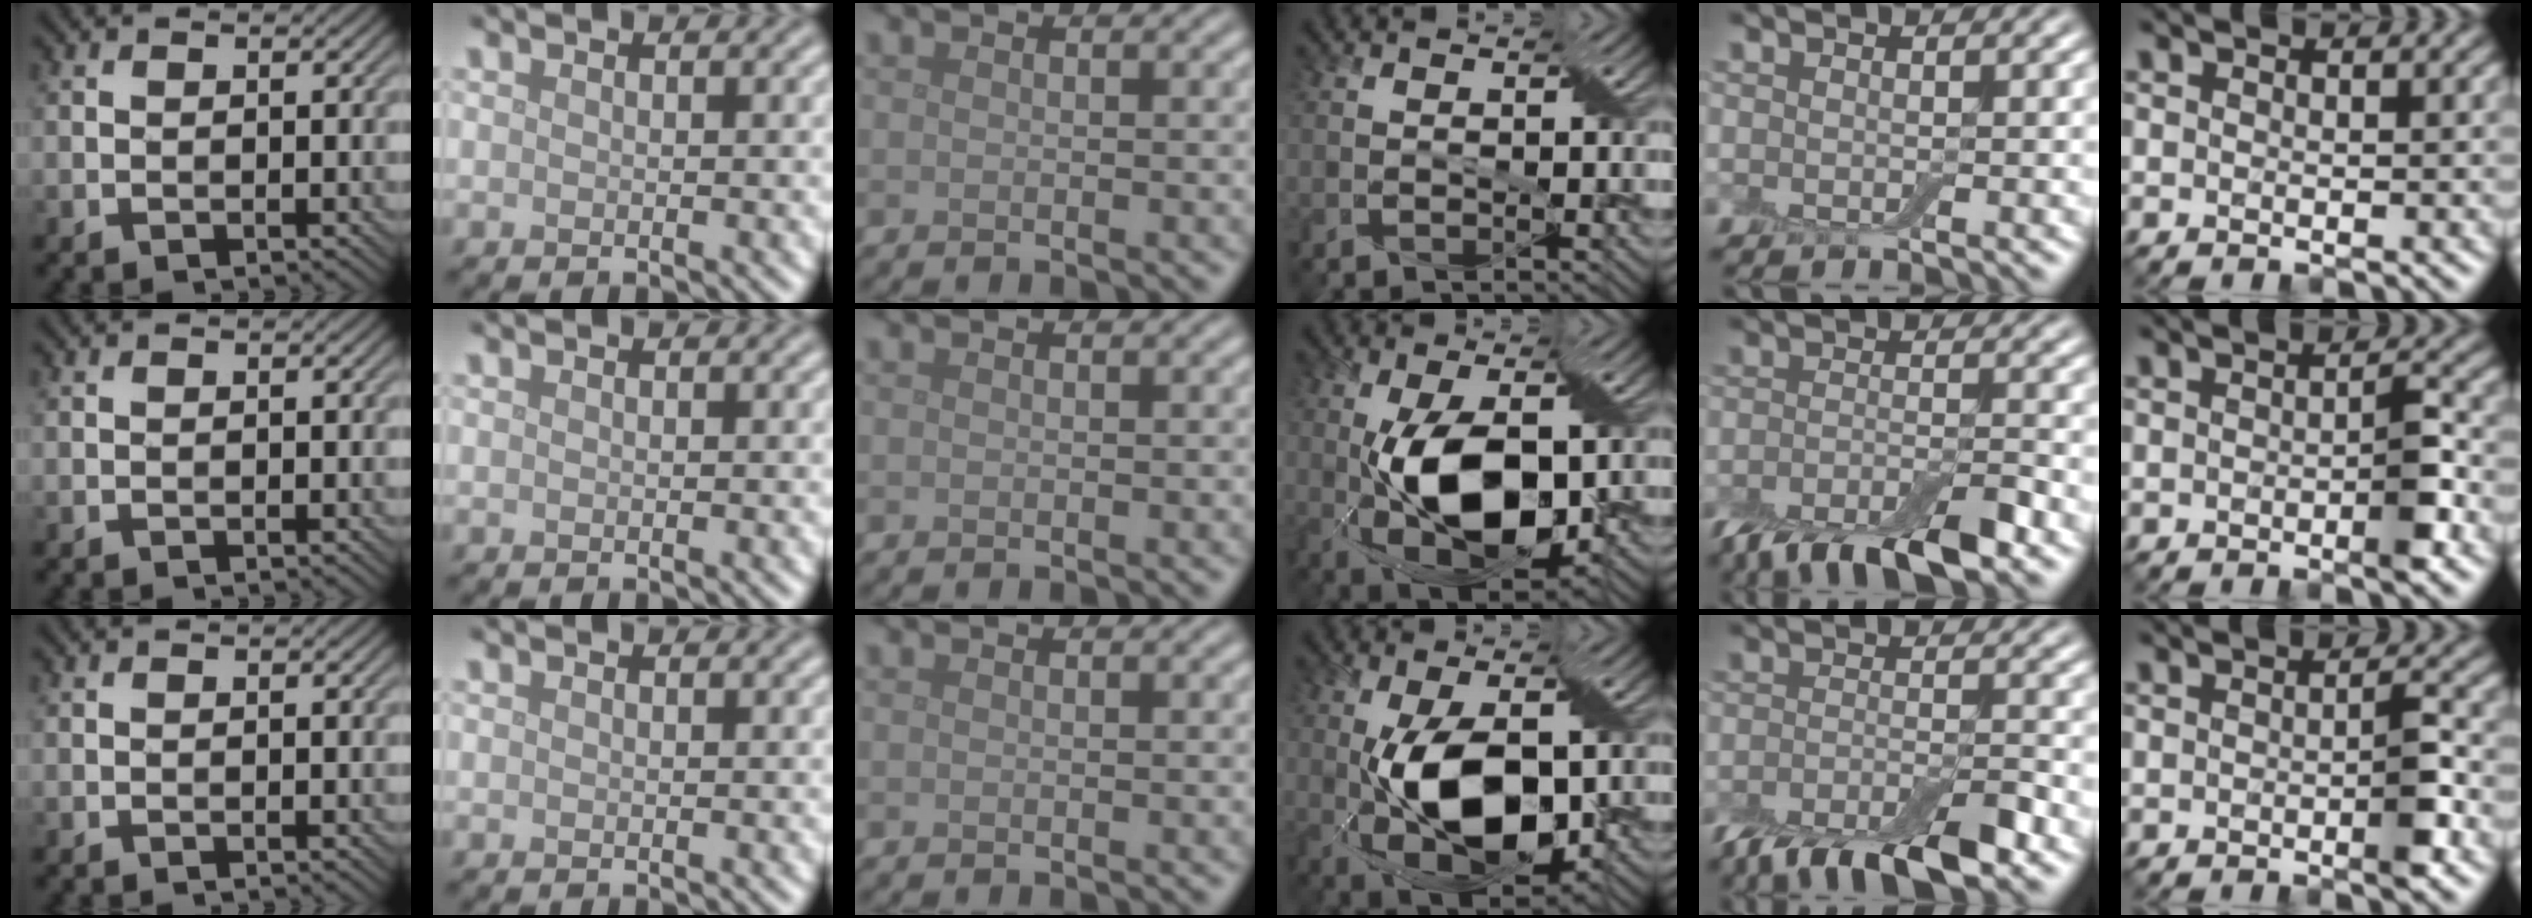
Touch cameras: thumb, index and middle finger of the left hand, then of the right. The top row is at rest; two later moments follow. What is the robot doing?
{"motion": "pour", "object": "cup"}